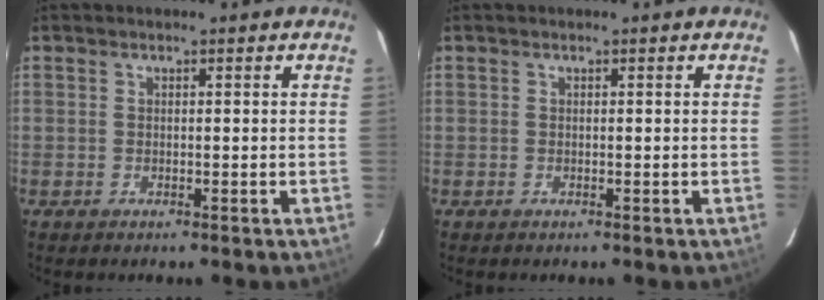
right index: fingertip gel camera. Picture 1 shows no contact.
{"total": 0.0}